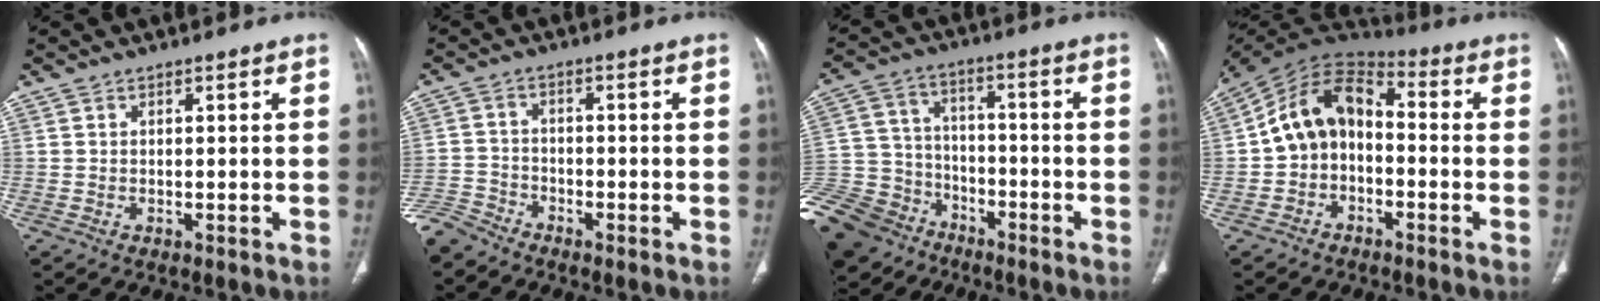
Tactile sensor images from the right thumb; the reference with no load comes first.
{"total": 5.5, "force": [-5.1, 1.9, 0.7], "torque": [-0.022, 0.011, -0.109]}
{"total": 22.3, "force": [-14.1, 15.0, 8.5], "torque": [-0.226, 0.049, -0.248]}
{"total": 12.0, "force": [-1.5, 8.9, 7.9], "torque": [-0.121, 0.055, -0.042]}